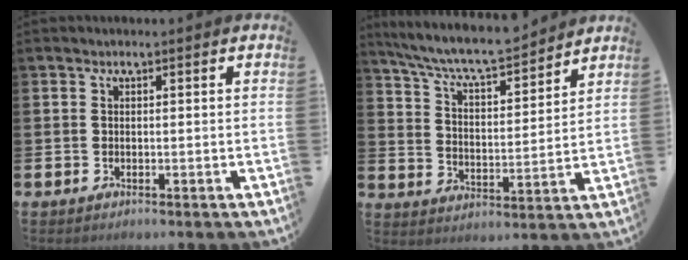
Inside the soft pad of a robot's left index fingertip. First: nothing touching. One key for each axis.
{"total": 7.9, "fx": 7.6, "fy": 0.7, "fz": 2.3, "tx": -0.076, "ty": -0.057, "tz": 0.130}